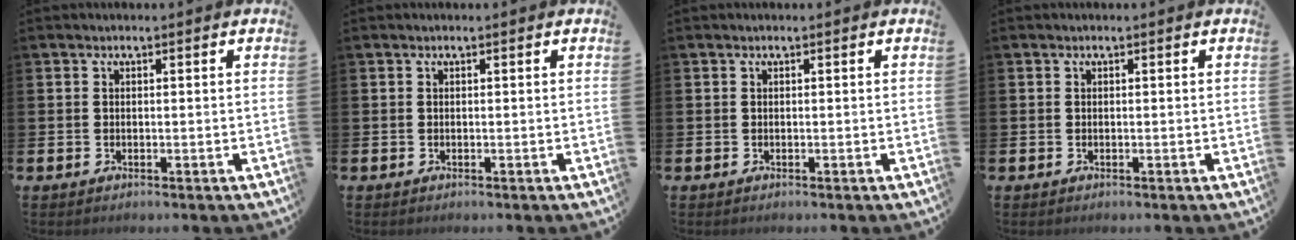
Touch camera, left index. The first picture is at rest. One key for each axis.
{"total": 0.0}
{"total": 0.0}
{"total": 0.0}